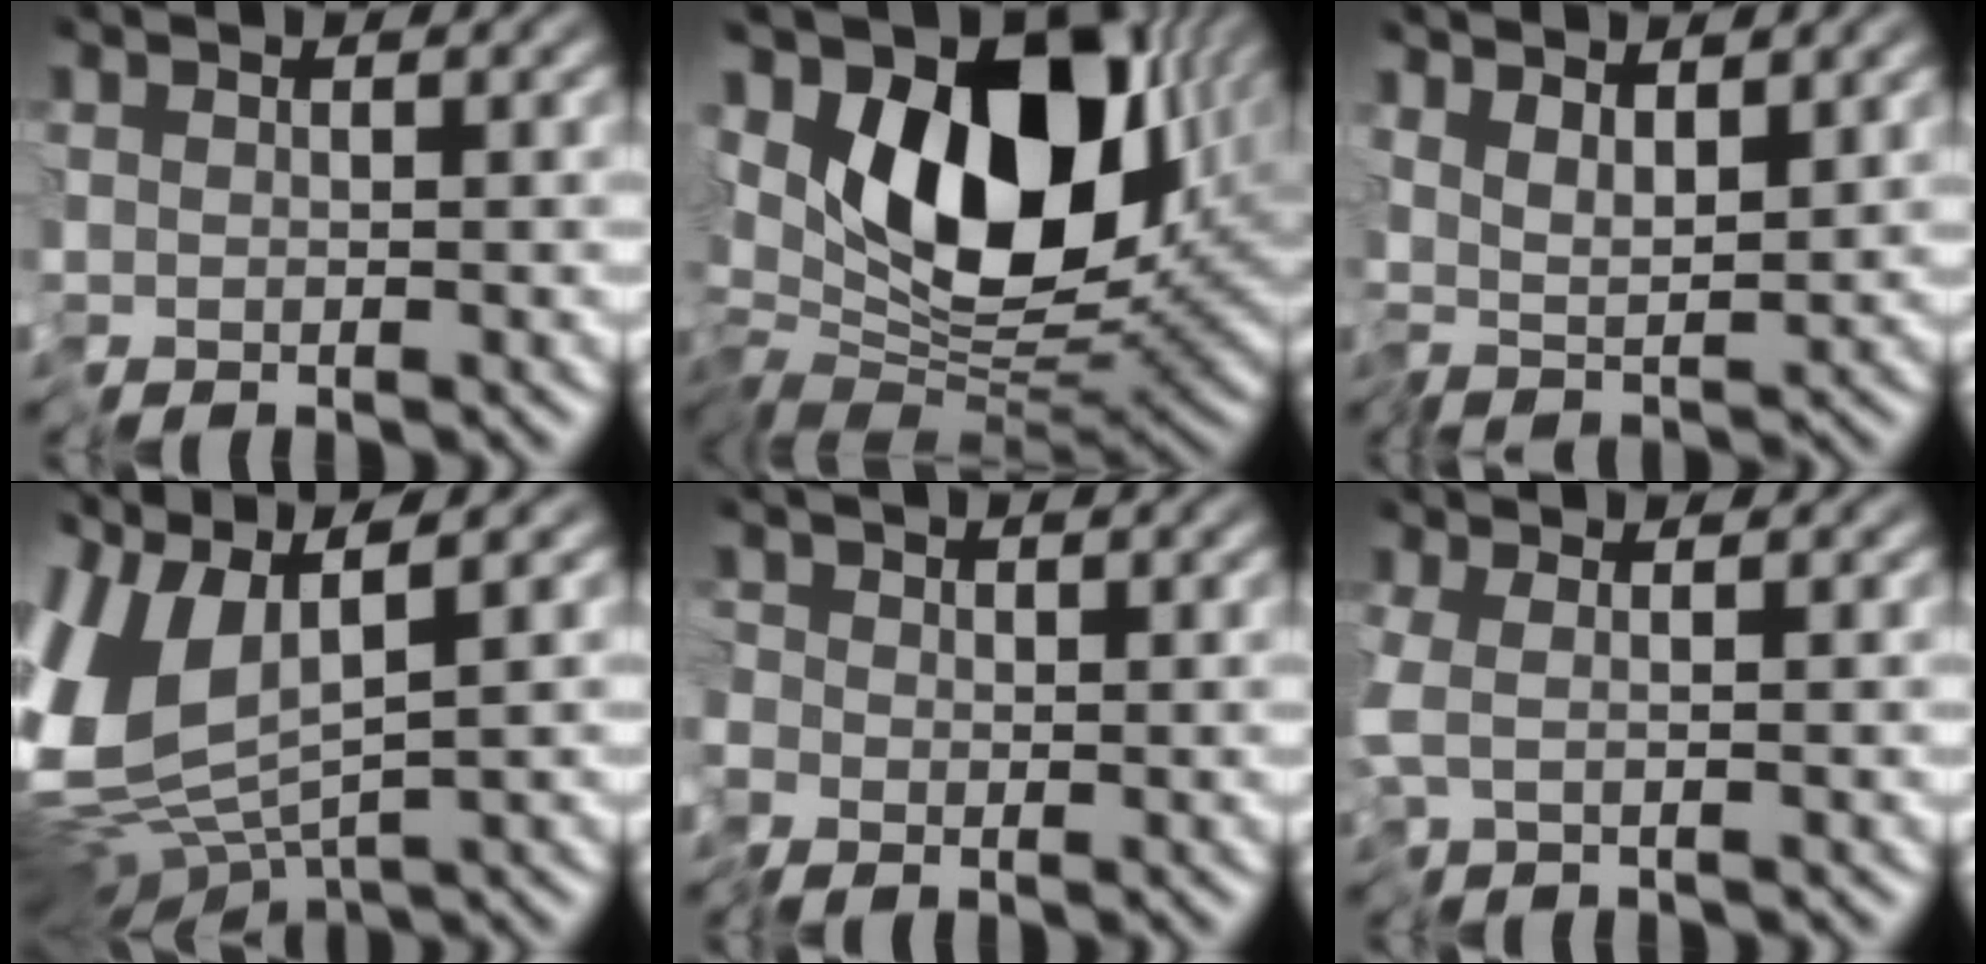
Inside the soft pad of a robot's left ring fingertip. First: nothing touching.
{"total": 13.0, "force": [2.1, 7.4, 10.5], "torque": [-0.148, 0.003, 0.018]}
{"total": 3.1, "force": [1.3, 1.2, 2.5], "torque": [-0.057, -0.004, 0.019]}
{"total": 10.9, "force": [1.5, 5.6, 9.2], "torque": [-0.236, -0.004, 0.038]}
{"total": 2.1, "force": [-0.7, 1.9, 0.7], "torque": [-0.023, -0.006, -0.017]}
{"total": 1.5, "force": [-0.5, 0.5, 1.3], "torque": [-0.026, -0.001, -0.009]}